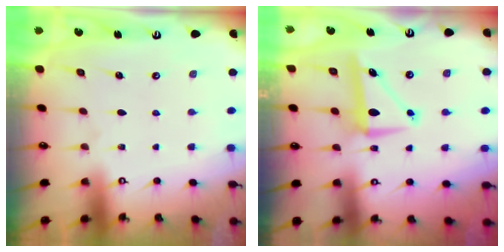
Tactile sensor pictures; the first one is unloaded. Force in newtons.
{"total": 6.9, "press": 6.7, "slide": 1.6}